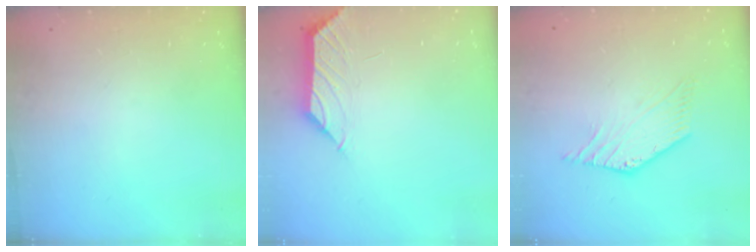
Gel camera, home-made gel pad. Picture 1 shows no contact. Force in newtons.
{"total": 1.5, "press": 1.3, "slide": 0.6}
{"total": 3.5, "press": 3.5, "slide": 0.5}